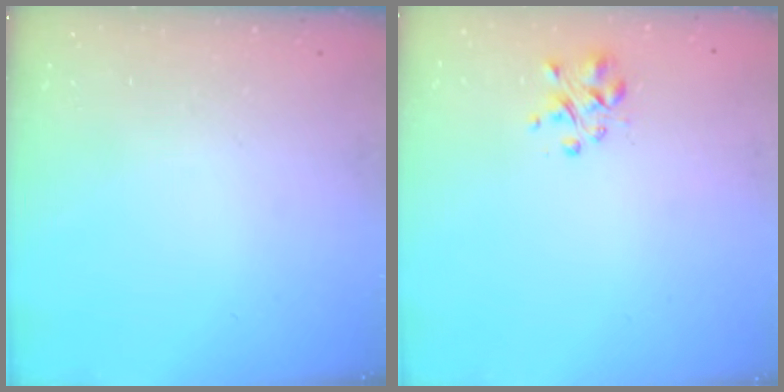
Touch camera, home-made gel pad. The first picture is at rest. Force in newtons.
{"total": 2.3, "press": 2.2, "slide": 0.4}